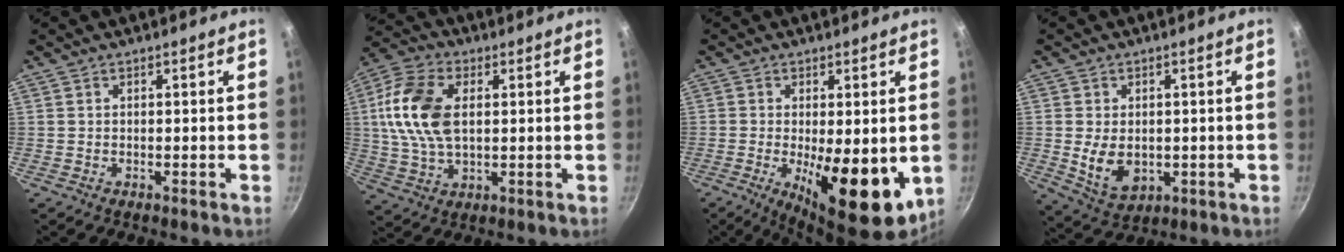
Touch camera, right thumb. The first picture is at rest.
{"total": 14.3, "force": [2.2, 8.7, 11.2], "torque": [-0.209, 0.007, 0.034]}
{"total": 13.9, "force": [-2.5, 5.2, 12.7], "torque": [-0.171, -0.013, -0.025]}
{"total": 8.0, "force": [-0.4, 5.7, 5.6], "torque": [-0.089, -0.011, 0.010]}